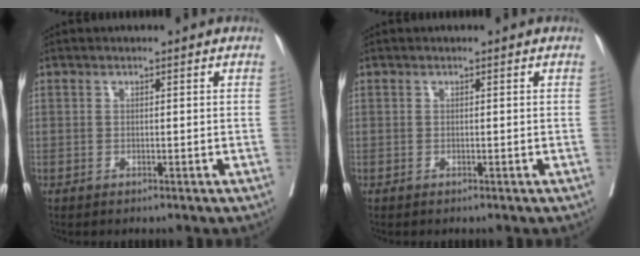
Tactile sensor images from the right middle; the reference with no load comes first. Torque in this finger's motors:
{"motor_torque": [0.08, -0.09, 0.00, 0.00]}